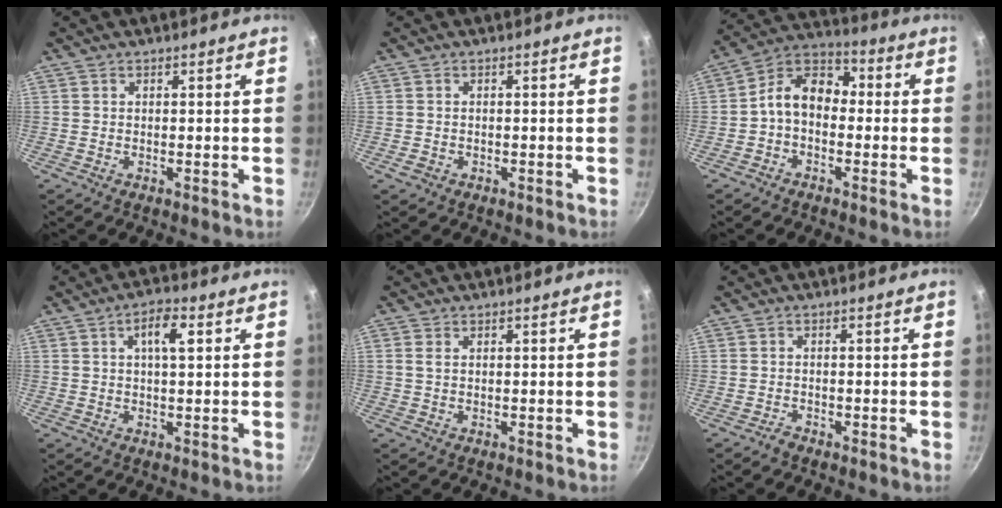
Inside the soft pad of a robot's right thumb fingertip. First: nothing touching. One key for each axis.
{"total": 1.2, "fx": -0.6, "fy": 0.9, "fz": 0.5, "tx": -0.012, "ty": 0.002, "tz": -0.010}
{"total": 9.7, "fx": -1.2, "fy": 7.0, "fz": 6.6, "tx": -0.089, "ty": 0.043, "tz": -0.047}
{"total": 5.1, "fx": 1.4, "fy": 1.9, "fz": 4.5, "tx": -0.075, "ty": 0.008, "tz": 0.020}
{"total": 1.3, "fx": 0.3, "fy": 0.8, "fz": 1.0, "tx": -0.020, "ty": 0.001, "tz": 0.004}
{"total": 1.2, "fx": -1.1, "fy": 0.4, "fz": 0.2, "tx": -0.007, "ty": 0.012, "tz": -0.022}